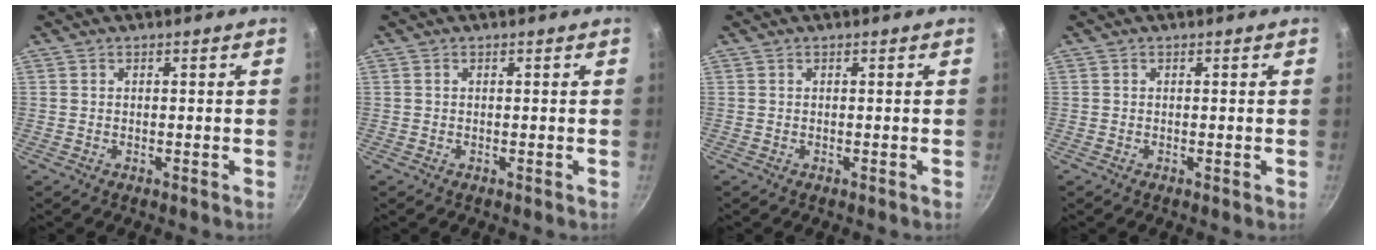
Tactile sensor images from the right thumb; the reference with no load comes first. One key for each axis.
{"total": 0.0}
{"total": 0.0}
{"total": 0.0}